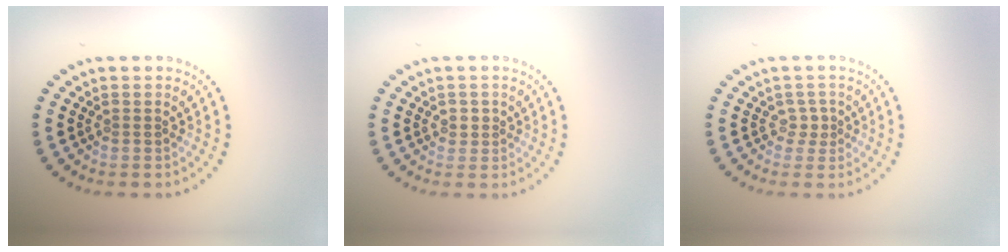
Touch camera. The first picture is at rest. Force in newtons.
{"total": 1.1, "press": 1.0, "slide": 0.5}
{"total": 1.1, "press": 0.8, "slide": 0.8}